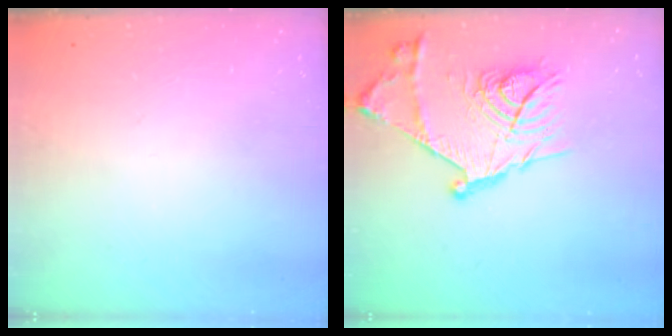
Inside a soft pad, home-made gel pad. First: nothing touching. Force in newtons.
{"total": 19.6, "press": 19.6, "slide": 0.6}